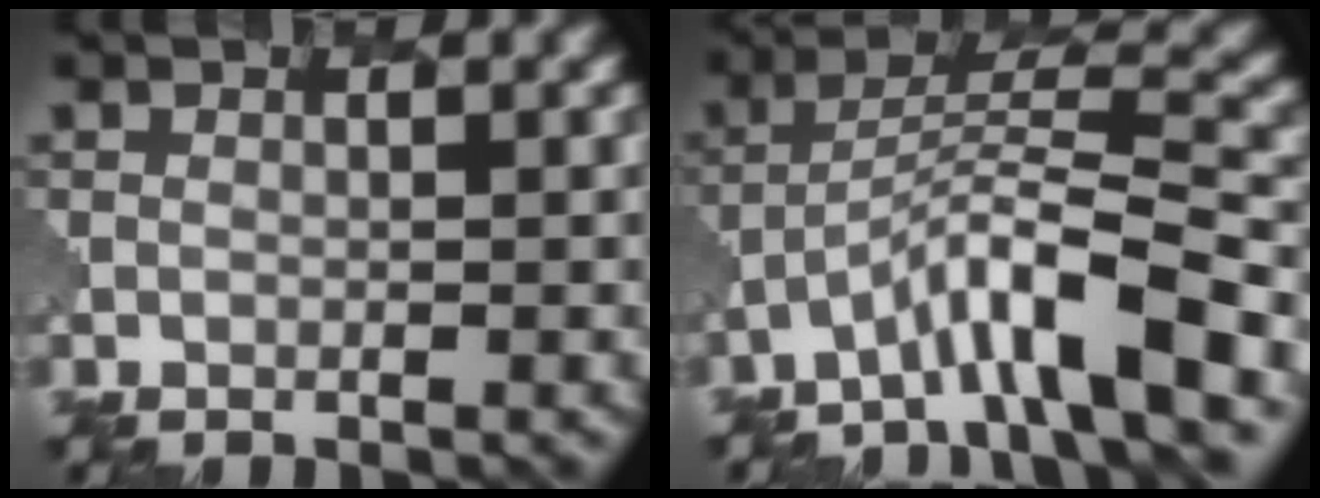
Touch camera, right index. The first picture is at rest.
{"total": 7.5, "force": [-4.7, 1.0, 5.8], "torque": [-0.099, 0.014, -0.087]}